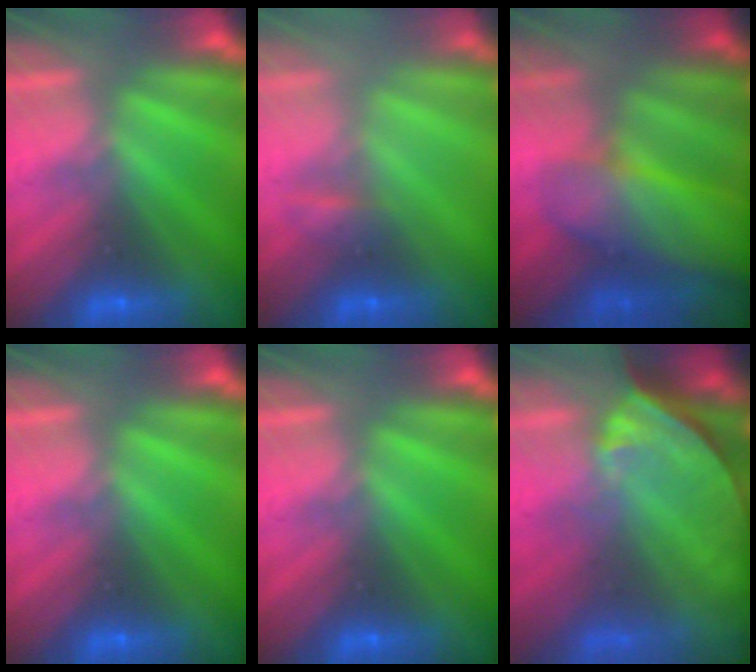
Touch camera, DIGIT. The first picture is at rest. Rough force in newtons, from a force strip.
{"total": 2.1}
{"total": 7.6}
{"total": 0.0}
{"total": 0.0}
{"total": 7.9}